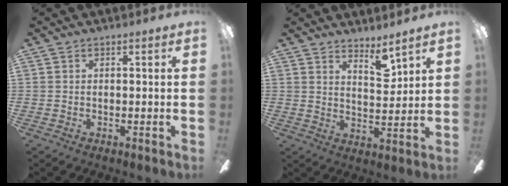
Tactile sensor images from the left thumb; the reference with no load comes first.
{"total": 6.6, "force": [5.2, 2.0, 3.6], "torque": [-0.044, -0.034, 0.086]}